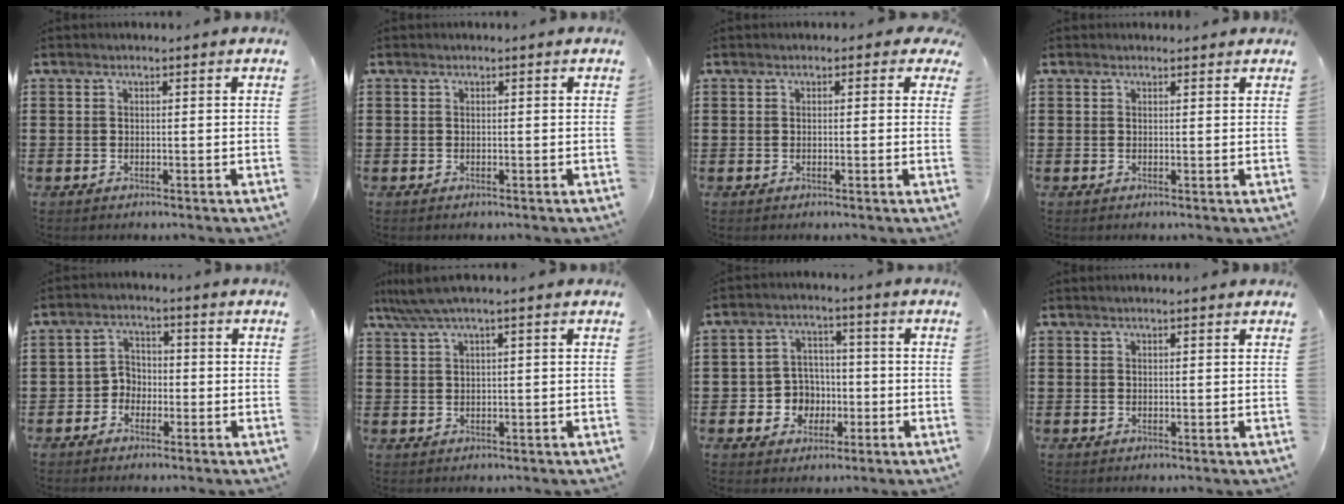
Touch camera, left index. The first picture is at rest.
{"total": 0.0}
{"total": 0.9, "force": [0.2, 0.6, 0.6], "torque": [-0.014, 0.008, 0.001]}
{"total": 0.7, "force": [0.6, 0.2, 0.1], "torque": [-0.004, 0.001, 0.012]}
{"total": 3.1, "force": [-1.8, 2.4, 0.7], "torque": [-0.025, 0.010, -0.042]}
{"total": 3.1, "force": [1.5, 0.0, 2.7], "torque": [-0.062, -0.001, 0.023]}
{"total": 5.7, "force": [-1.4, 5.3, 1.6], "torque": [-0.046, 0.017, -0.024]}
{"total": 0.7, "force": [0.5, 0.0, 0.5], "torque": [-0.010, -0.001, 0.010]}